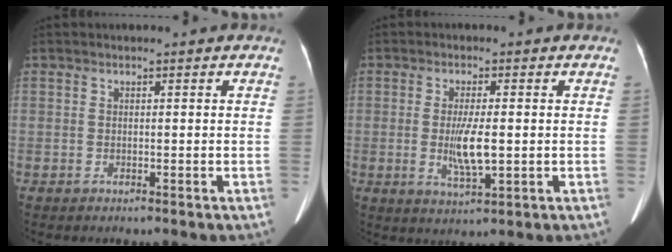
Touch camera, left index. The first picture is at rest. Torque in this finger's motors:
{"motor_torque": [1.30, 0.31, 0.65, 0.20]}